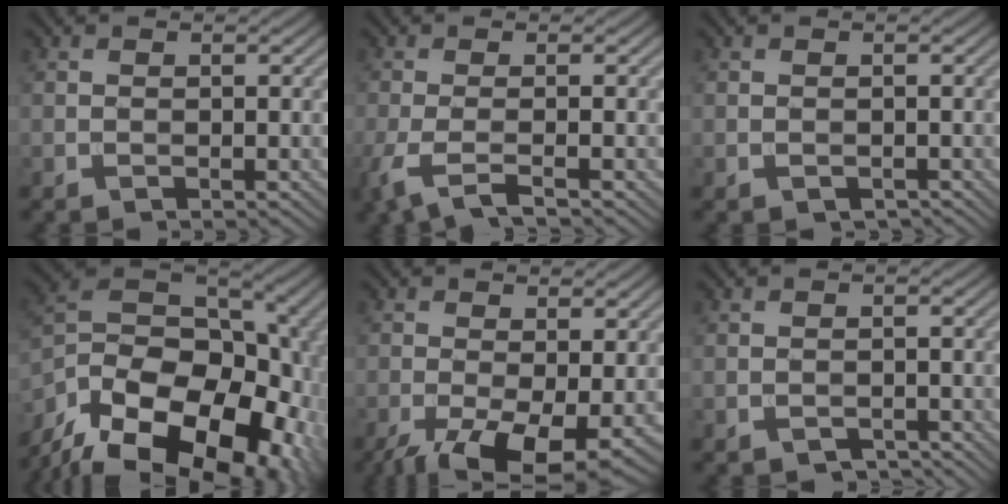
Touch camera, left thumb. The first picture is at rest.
{"total": 4.1, "force": [-2.1, 0.7, 3.4], "torque": [-0.068, -0.005, -0.052]}
{"total": 0.8, "force": [-0.4, 0.6, 0.3], "torque": [-0.007, -0.006, -0.006]}
{"total": 20.1, "force": [-10.8, 12.1, 12.0], "torque": [-0.229, -0.037, -0.166]}
{"total": 9.8, "force": [-4.3, 4.0, 7.9], "torque": [-0.154, -0.025, -0.064]}
{"total": 1.5, "force": [-1.1, 0.8, 0.6], "torque": [-0.009, -0.004, -0.019]}